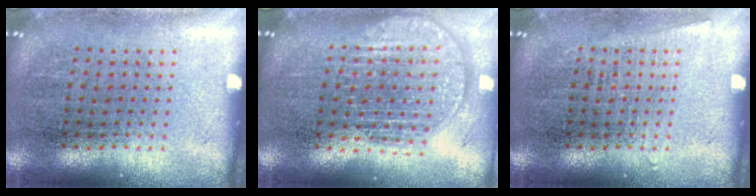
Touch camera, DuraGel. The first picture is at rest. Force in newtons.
{"total": 1.8, "press": 1.6, "slide": 0.9}
{"total": 0.7, "press": 0.7, "slide": 0.0}